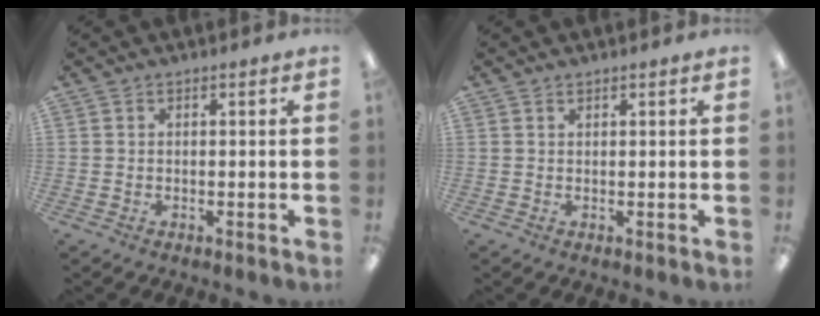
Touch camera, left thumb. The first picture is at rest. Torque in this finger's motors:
{"motor_torque": [-0.23, -0.07, -0.37, 0.08, -0.03]}